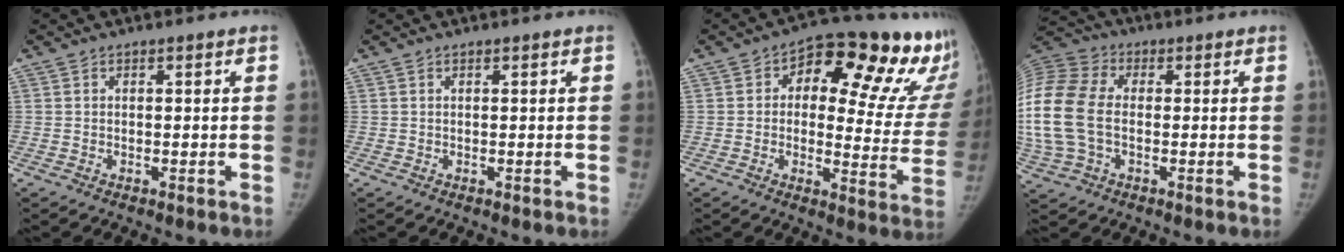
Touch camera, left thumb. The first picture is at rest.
{"total": 0.0}
{"total": 23.2, "force": [12.0, 10.2, 17.1], "torque": [-0.176, -0.027, 0.146]}
{"total": 19.6, "force": [-0.7, 13.2, 14.4], "torque": [-0.367, 0.014, -0.012]}